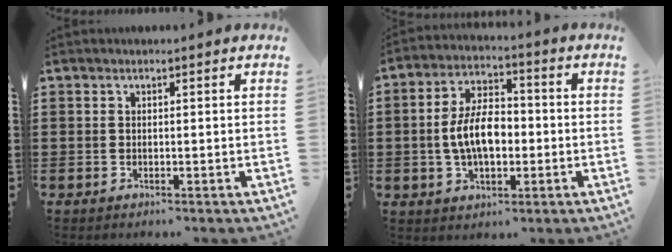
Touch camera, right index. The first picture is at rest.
{"total": 8.4, "force": [-0.7, 4.7, 6.9], "torque": [-0.138, 0.006, -0.020]}